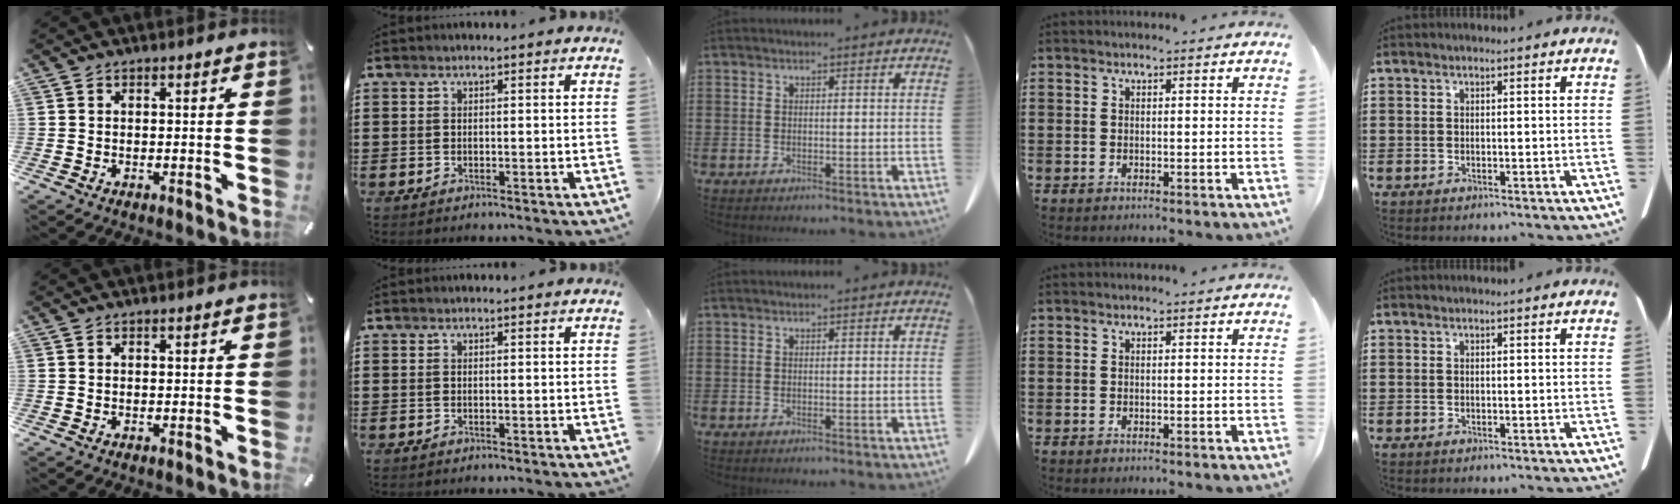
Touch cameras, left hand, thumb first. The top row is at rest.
{}